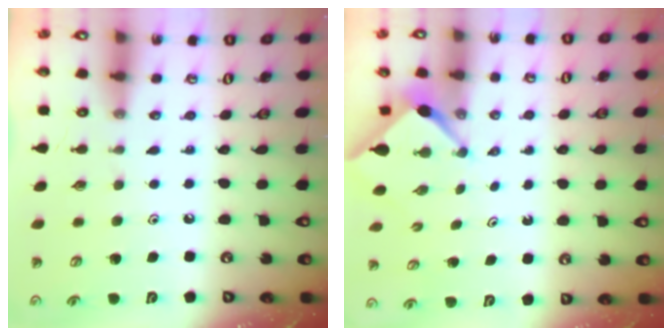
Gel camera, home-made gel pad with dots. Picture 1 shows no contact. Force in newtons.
{"total": 2.5, "press": 2.5, "slide": 0.3}